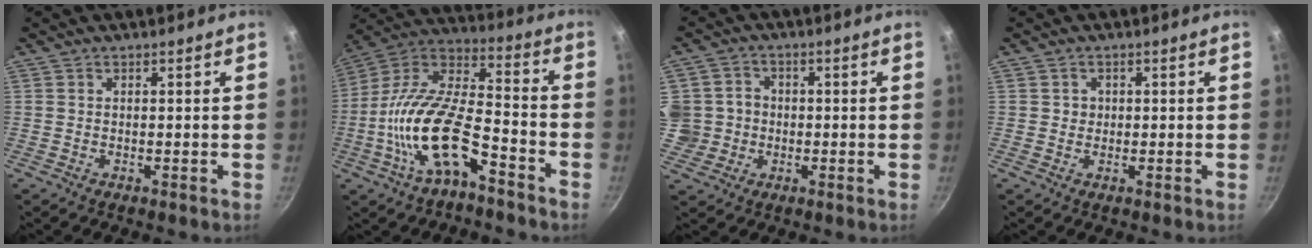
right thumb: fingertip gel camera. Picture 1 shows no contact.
{"total": 18.7, "force": [-8.1, 7.7, 14.9], "torque": [-0.275, 0.057, -0.169]}
{"total": 8.1, "force": [-0.2, 7.7, 2.4], "torque": [-0.018, 0.008, -0.005]}
{"total": 1.6, "force": [0.2, 1.5, 0.4], "torque": [0.004, 0.003, 0.002]}